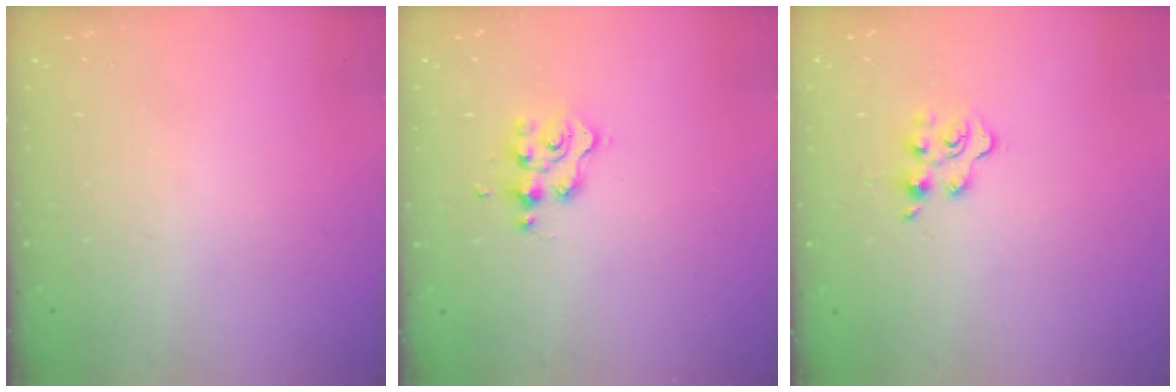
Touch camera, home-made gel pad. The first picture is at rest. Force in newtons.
{"total": 2.7, "press": 2.7, "slide": 0.4}
{"total": 5.3, "press": 5.3, "slide": 0.5}